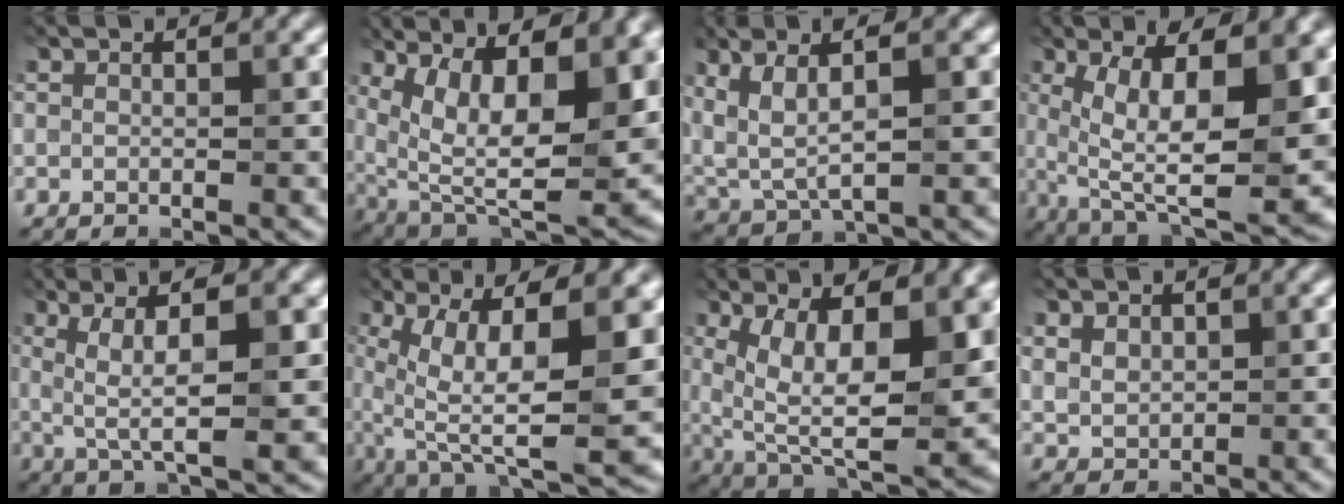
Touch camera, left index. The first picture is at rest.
{"total": 15.9, "force": [4.8, 7.2, 13.3], "torque": [-0.202, 0.011, 0.101]}
{"total": 6.0, "force": [1.7, 2.2, 5.3], "torque": [-0.112, -0.002, 0.038]}
{"total": 12.5, "force": [2.0, 4.1, 11.6], "torque": [-0.186, -0.010, 0.036]}
{"total": 6.1, "force": [0.7, 1.3, 5.9], "torque": [-0.108, 0.000, 0.018]}
{"total": 12.1, "force": [1.5, 4.0, 11.3], "torque": [-0.190, -0.008, 0.033]}
{"total": 13.5, "force": [3.1, 5.6, 11.9], "torque": [-0.206, -0.016, 0.065]}
{"total": 1.6, "force": [0.7, 1.3, 0.7], "torque": [-0.024, -0.006, 0.020]}